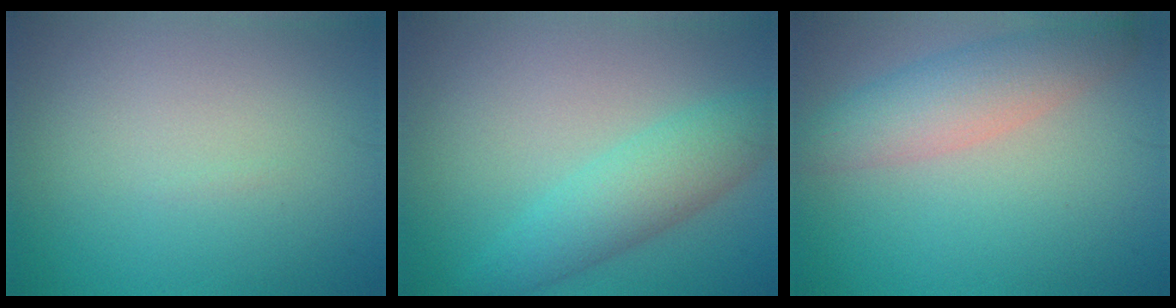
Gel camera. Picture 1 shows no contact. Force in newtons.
{"total": 4.3, "press": 4.3, "slide": 0.1}
{"total": 4.7, "press": 4.7, "slide": 0.3}